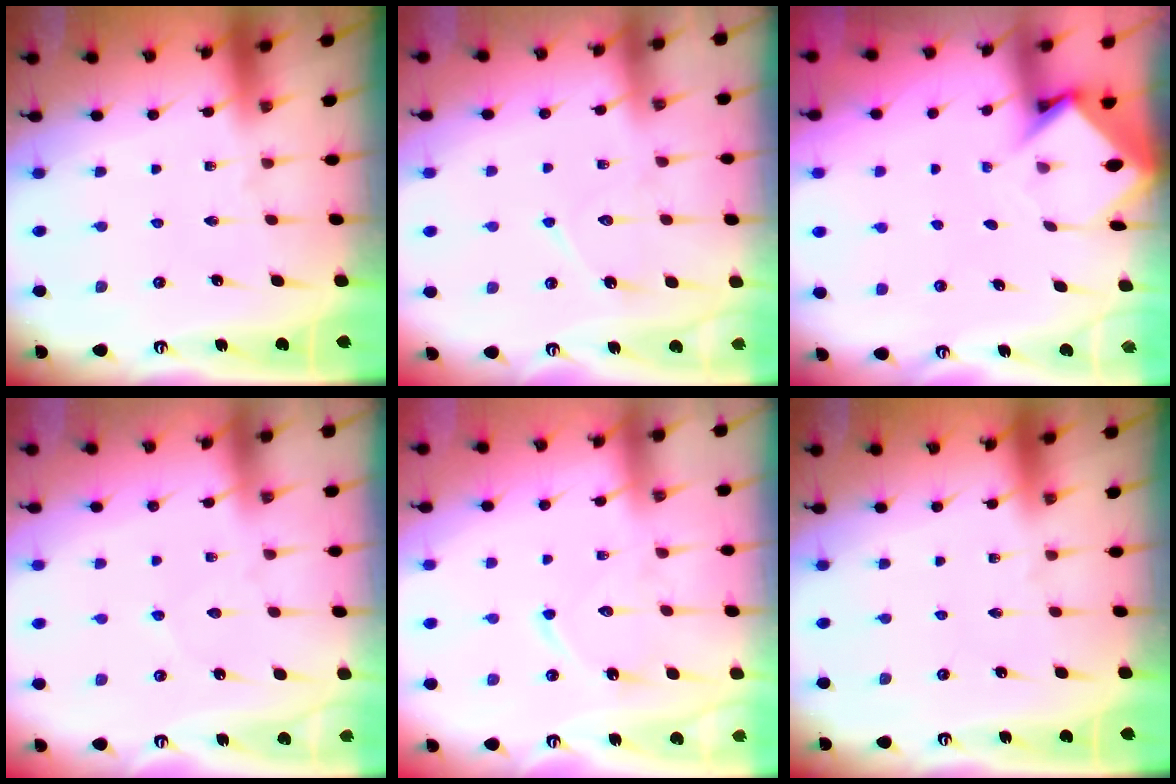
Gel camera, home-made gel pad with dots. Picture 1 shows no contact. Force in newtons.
{"total": 8.1, "press": 8.1, "slide": 0.7}
{"total": 3.9, "press": 3.9, "slide": 0.3}
{"total": 2.3, "press": 2.3, "slide": 0.3}
{"total": 9.1, "press": 9.1, "slide": 0.6}
{"total": 0.0}